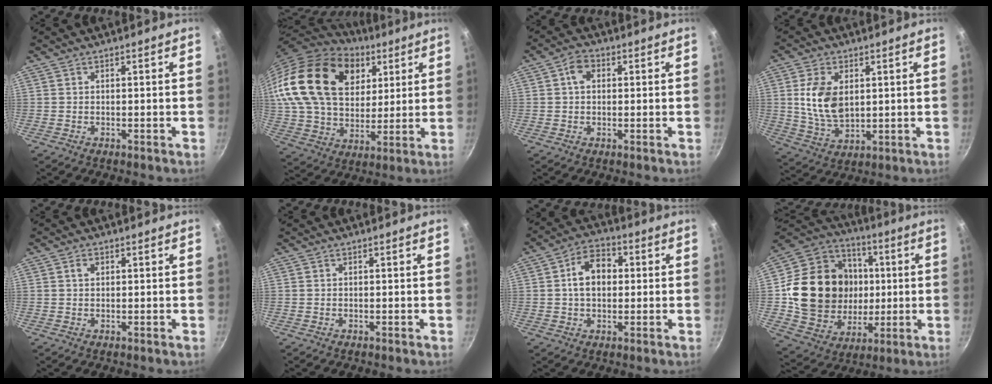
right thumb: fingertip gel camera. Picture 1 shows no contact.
{"total": 28.4, "force": [11.4, 19.2, 17.6], "torque": [-0.313, -0.015, 0.206]}
{"total": 3.8, "force": [0.7, 2.8, 2.4], "torque": [-0.031, 0.008, 0.005]}
{"total": 10.6, "force": [2.0, 6.6, 8.1], "torque": [-0.144, -0.018, 0.046]}
{"total": 1.2, "force": [0.4, 0.9, 0.7], "torque": [-0.009, 0.004, 0.005]}
{"total": 0.0}
{"total": 8.8, "force": [1.0, 6.2, 6.2], "torque": [-0.072, 0.019, 0.005]}
{"total": 24.3, "force": [1.5, 20.3, 13.3], "torque": [-0.220, 0.017, 0.038]}